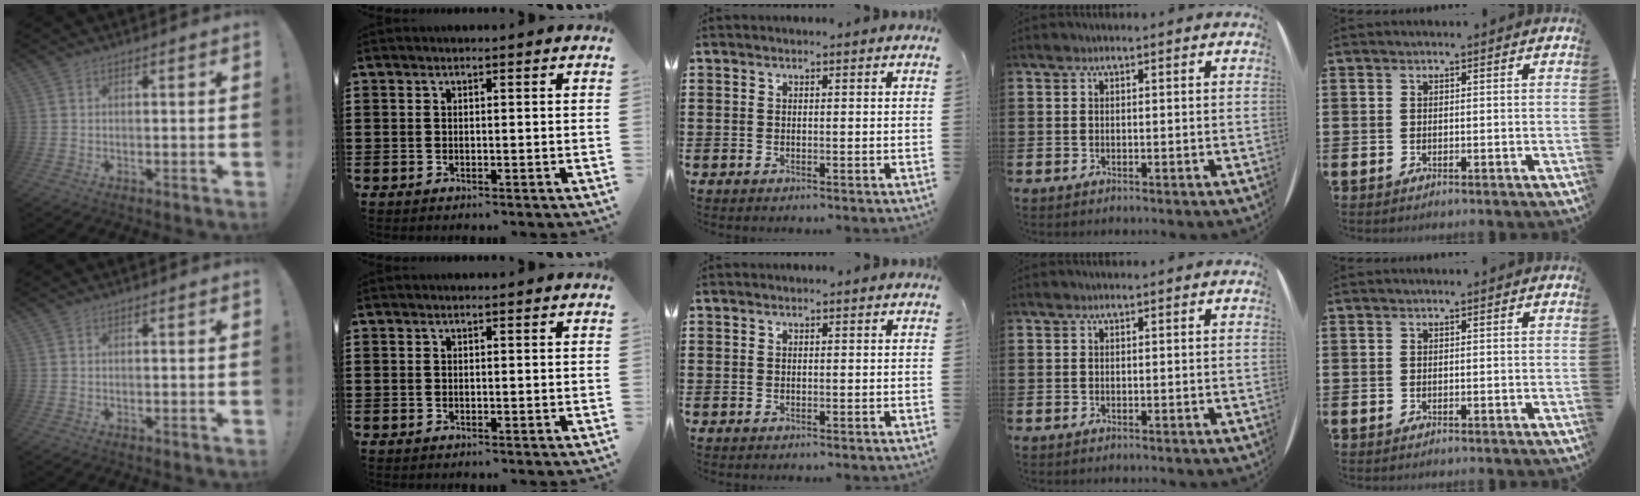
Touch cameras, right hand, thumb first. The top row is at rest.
{}